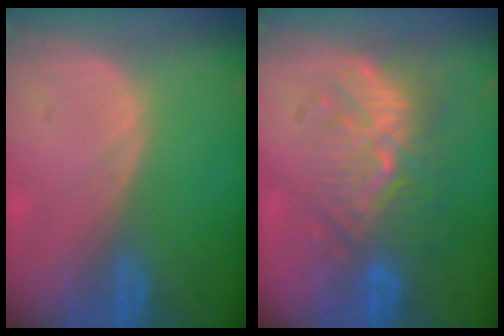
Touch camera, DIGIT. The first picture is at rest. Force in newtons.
{"total": 9.3, "press": 8.9, "slide": 2.6}